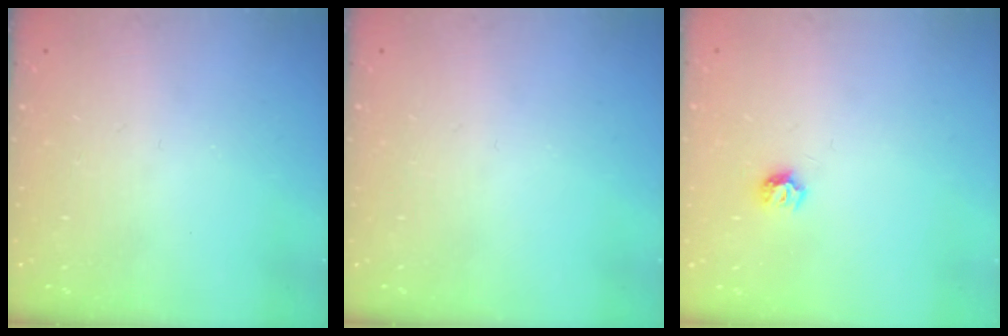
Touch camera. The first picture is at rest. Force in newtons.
{"total": 0.0}
{"total": 5.5, "press": 5.4, "slide": 0.6}